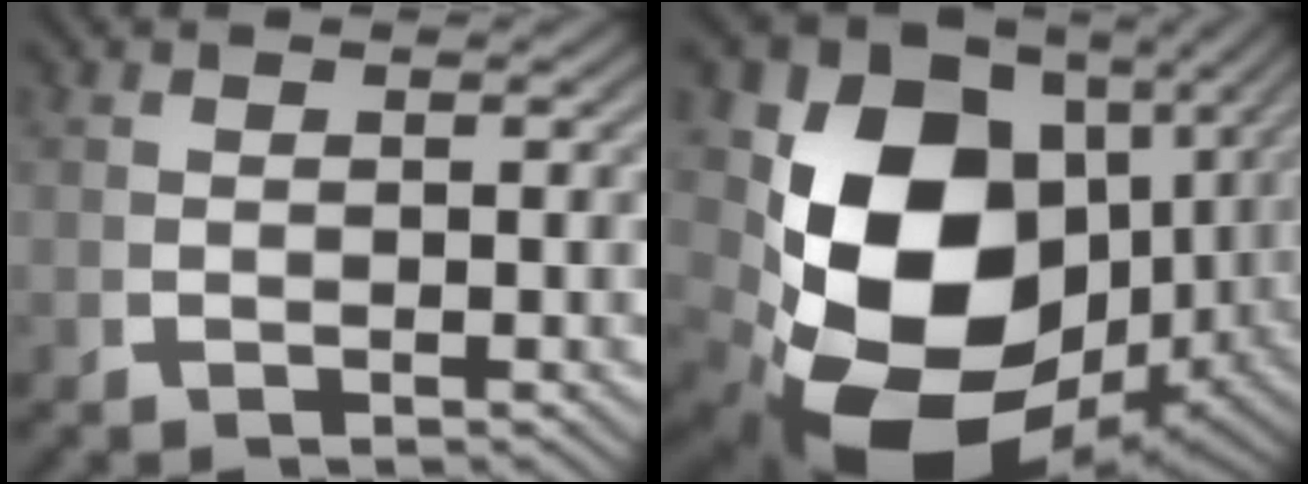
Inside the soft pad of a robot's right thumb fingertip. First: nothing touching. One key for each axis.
{"total": 26.1, "fx": -2.2, "fy": 18.0, "fz": 18.7, "tx": -0.356, "ty": -0.088, "tz": 0.008}